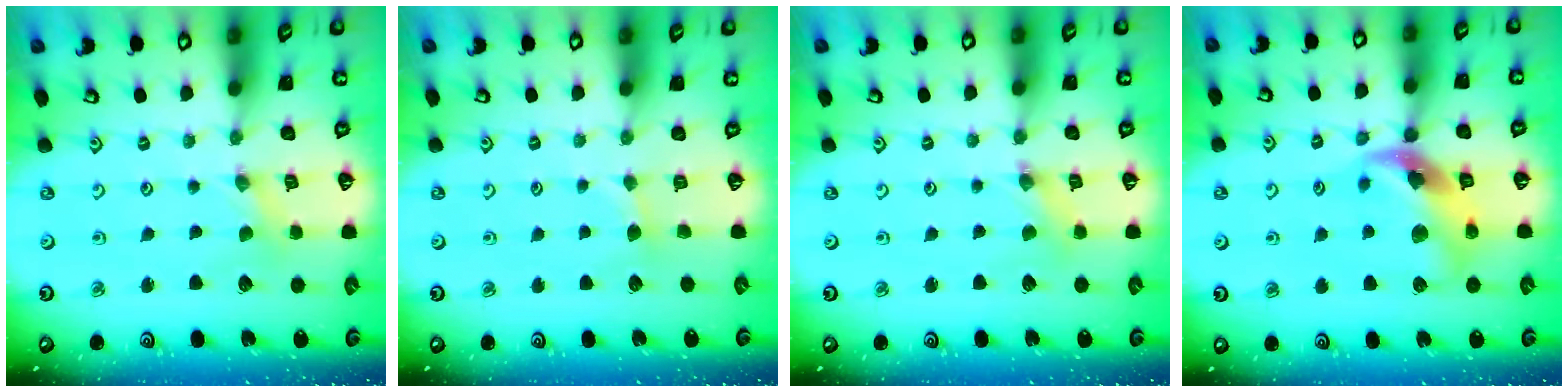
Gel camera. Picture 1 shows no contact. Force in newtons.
{"total": 2.4, "press": 2.4, "slide": 0.4}
{"total": 1.3, "press": 1.2, "slide": 0.2}
{"total": 12.9, "press": 12.7, "slide": 1.7}